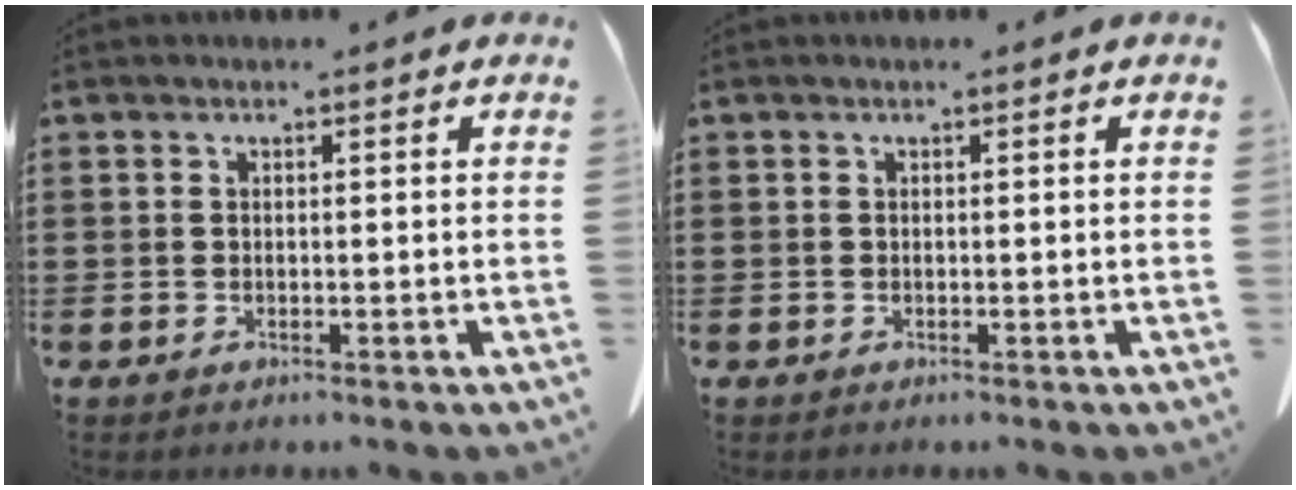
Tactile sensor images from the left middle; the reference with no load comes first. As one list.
[{"total": 0.0}]